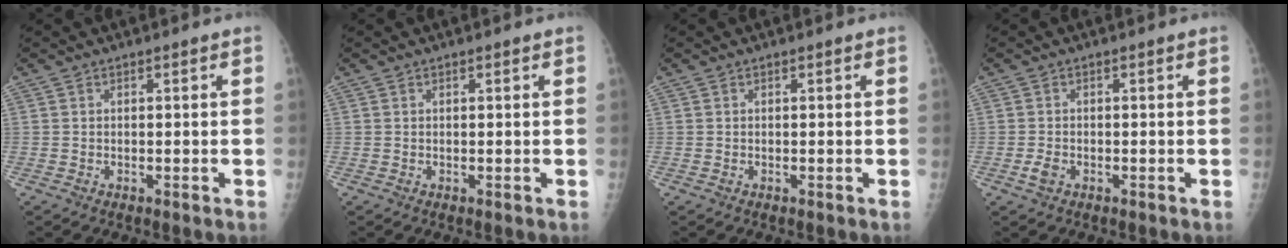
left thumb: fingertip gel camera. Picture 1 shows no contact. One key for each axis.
{"total": 0.0}
{"total": 0.0}
{"total": 1.9, "fx": -1.0, "fy": 1.2, "fz": 1.1, "tx": -0.020, "ty": -0.001, "tz": -0.018}